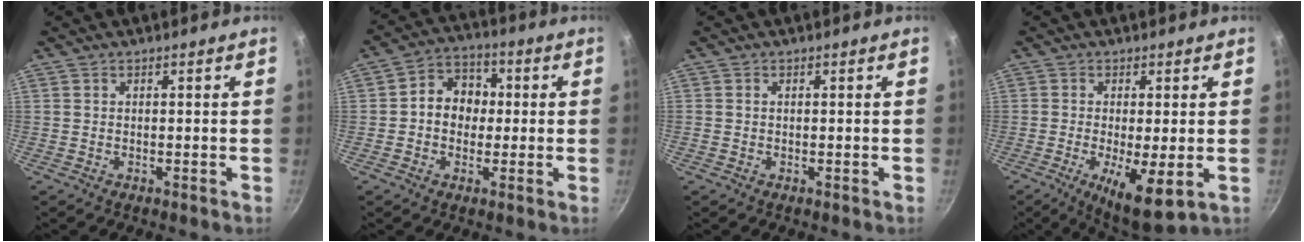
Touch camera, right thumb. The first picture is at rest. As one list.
[{"total": 8.5, "force": [0.2, 7.1, 4.6], "torque": [-0.030, 0.019, -0.011]}, {"total": 0.0}, {"total": 9.3, "force": [-2.1, 2.6, 8.7], "torque": [-0.144, -0.012, -0.024]}]